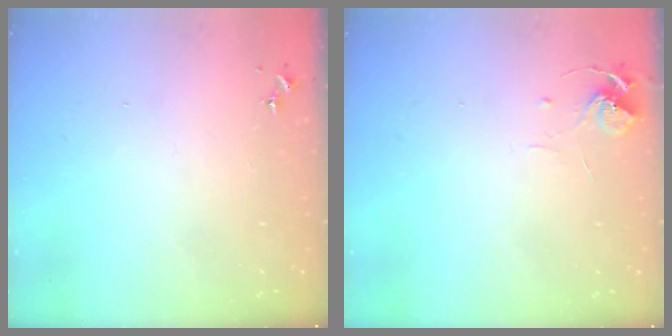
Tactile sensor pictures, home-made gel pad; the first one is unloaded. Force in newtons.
{"total": 7.6, "press": 7.5, "slide": 0.5}